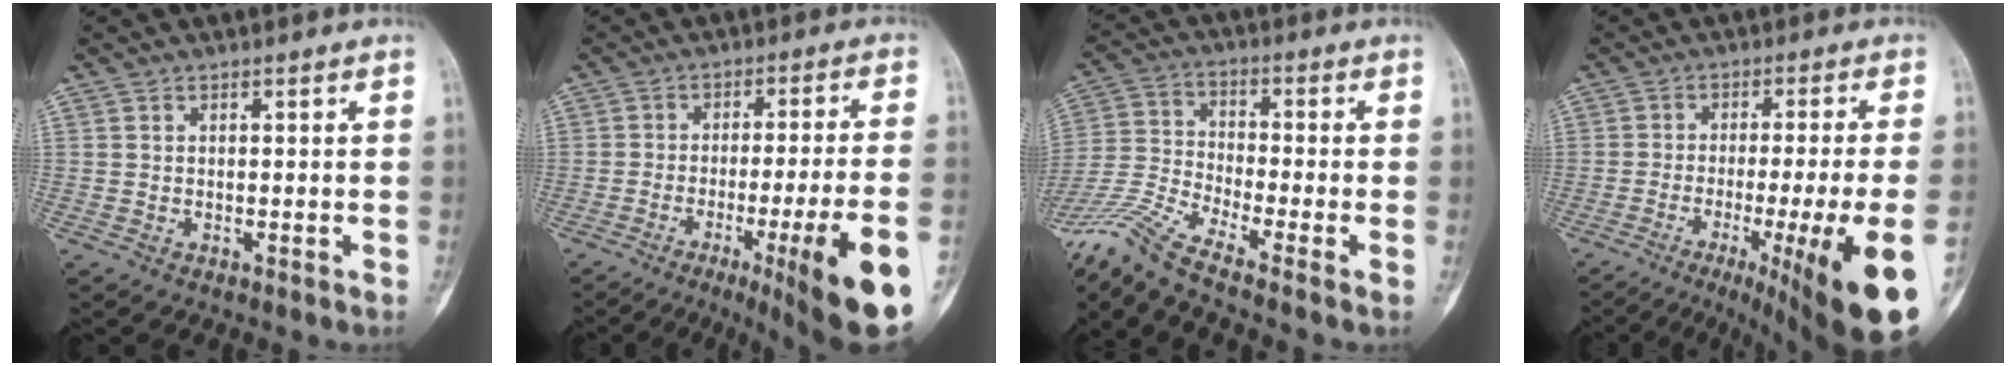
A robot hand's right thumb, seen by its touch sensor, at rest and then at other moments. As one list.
[{"total": 18.4, "force": [-7.6, 1.8, 16.7], "torque": [-0.194, 0.004, -0.103]}, {"total": 14.2, "force": [-11.0, -0.8, 9.0], "torque": [-0.216, 0.017, -0.218]}, {"total": 20.8, "force": [-8.9, 1.9, 18.7], "torque": [-0.208, -0.001, -0.127]}]